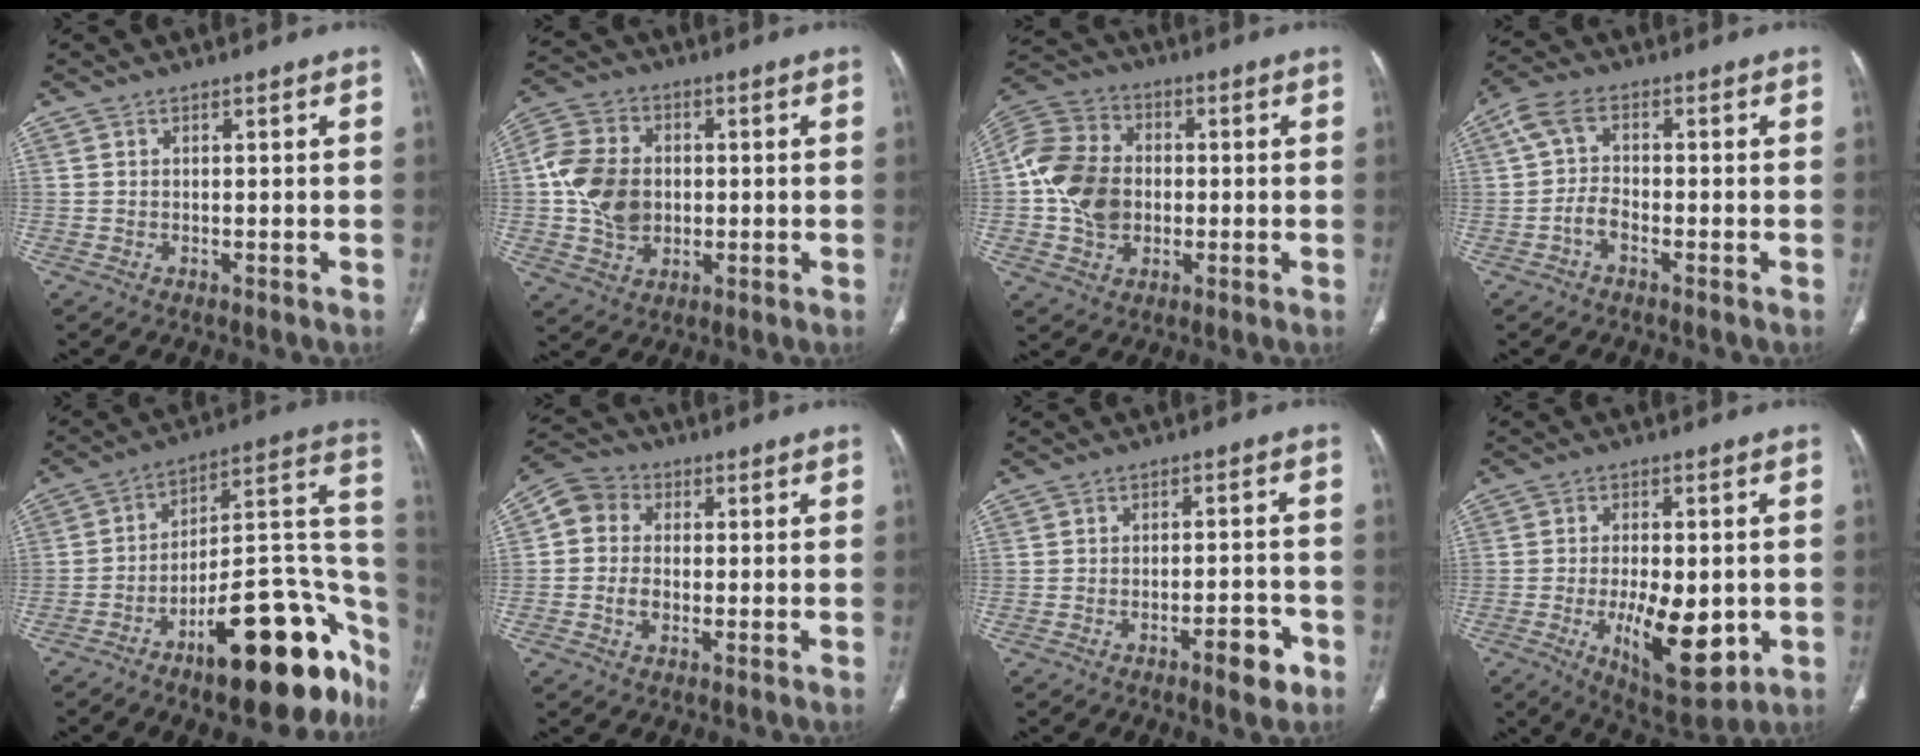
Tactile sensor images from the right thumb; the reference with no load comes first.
{"total": 12.3, "force": [-0.1, 9.5, 7.7], "torque": [-0.137, 0.014, -0.003]}
{"total": 14.0, "force": [-0.9, 11.0, 8.6], "torque": [-0.151, 0.022, -0.021]}
{"total": 4.8, "force": [-1.8, 2.9, 3.4], "torque": [-0.072, 0.023, -0.040]}
{"total": 26.8, "force": [-13.6, 10.2, 20.8], "torque": [-0.185, 0.109, -0.199]}
{"total": 7.3, "force": [0.0, 6.3, 3.7], "torque": [-0.061, 0.018, -0.012]}
{"total": 5.6, "force": [-3.2, 1.9, 4.3], "torque": [-0.050, 0.021, -0.041]}
{"total": 13.9, "force": [-3.2, 6.3, 12.0], "torque": [-0.168, -0.010, -0.034]}